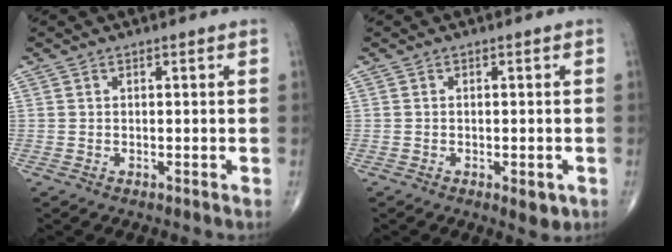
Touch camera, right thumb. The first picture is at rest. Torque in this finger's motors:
{"motor_torque": [0.68, 0.36, -0.09, -0.06, 0.10]}